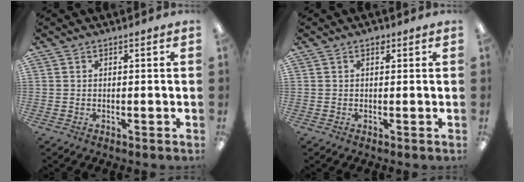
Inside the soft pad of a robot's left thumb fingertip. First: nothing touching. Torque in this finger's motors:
{"motor_torque": [0.15, 0.04, 0.30, -0.25, 0.02]}